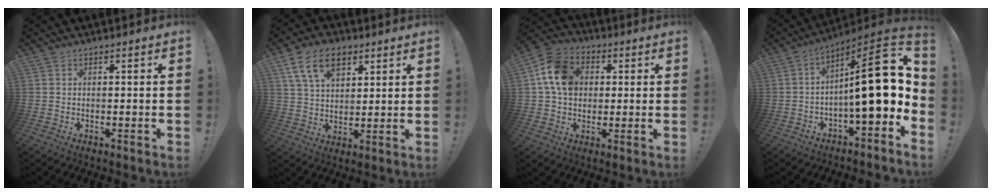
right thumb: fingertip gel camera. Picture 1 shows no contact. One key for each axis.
{"total": 13.9, "fx": 7.1, "fy": 8.6, "fz": 8.3, "tx": -0.135, "ty": -0.016, "tz": 0.134}
{"total": 14.3, "fx": 2.8, "fy": 11.6, "fz": 8.0, "tx": -0.131, "ty": 0.012, "tz": 0.063}
{"total": 20.1, "fx": 0.6, "fy": 5.3, "fz": 19.4, "tx": -0.285, "ty": 0.004, "tz": 0.008}